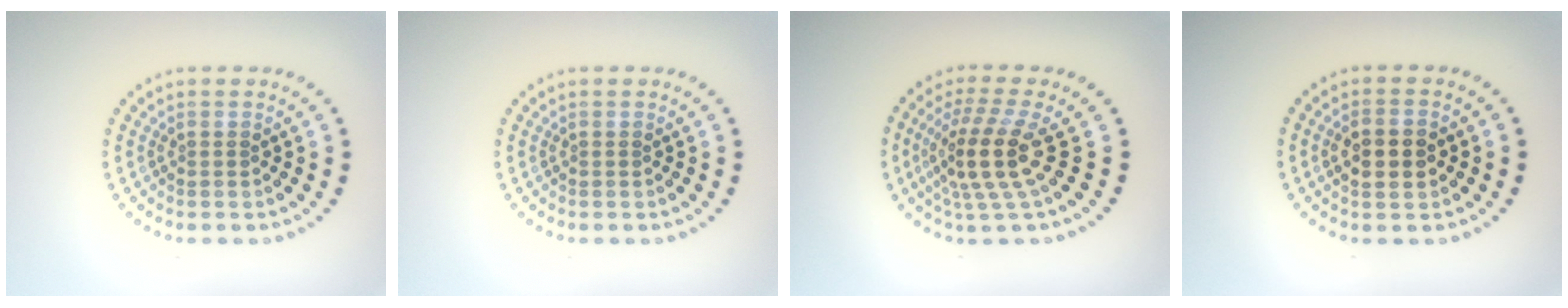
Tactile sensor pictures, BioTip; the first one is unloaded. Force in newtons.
{"total": 0.0}
{"total": 4.7, "press": 3.5, "slide": 3.2}
{"total": 2.9, "press": 2.9, "slide": 0.2}